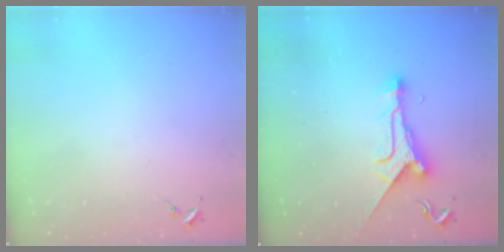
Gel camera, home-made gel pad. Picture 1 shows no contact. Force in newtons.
{"total": 9.9, "press": 9.9, "slide": 0.2}